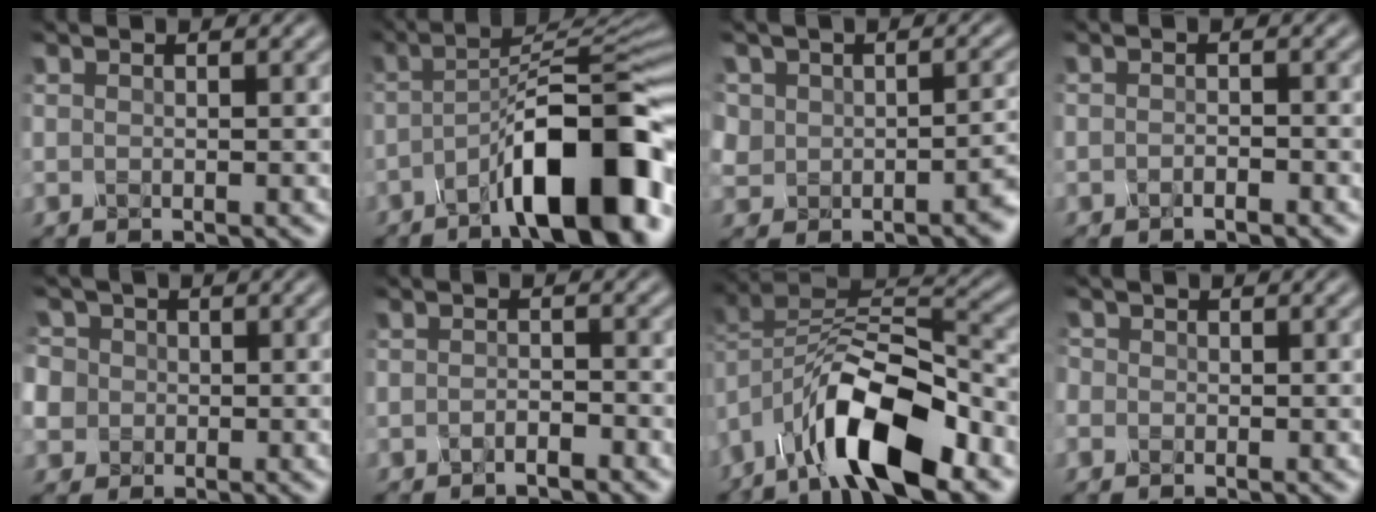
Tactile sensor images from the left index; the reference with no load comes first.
{"total": 11.9, "force": [-5.5, 3.0, 10.1], "torque": [-0.148, 0.011, -0.082]}
{"total": 2.7, "force": [-0.8, 2.5, 0.8], "torque": [0.002, 0.000, -0.008]}
{"total": 0.8, "force": [-0.8, -0.1, 0.0], "torque": [-0.006, -0.001, -0.006]}
{"total": 5.6, "force": [0.4, 5.3, 1.8], "torque": [-0.055, 0.034, -0.011]}
{"total": 1.0, "force": [-1.0, -0.1, 0.1], "torque": [-0.009, 0.000, -0.013]}
{"total": 11.0, "force": [-6.2, 4.3, 7.9], "torque": [-0.141, 0.007, -0.116]}
{"total": 0.8, "force": [-0.1, 0.6, -0.5], "torque": [0.006, -0.004, 0.000]}